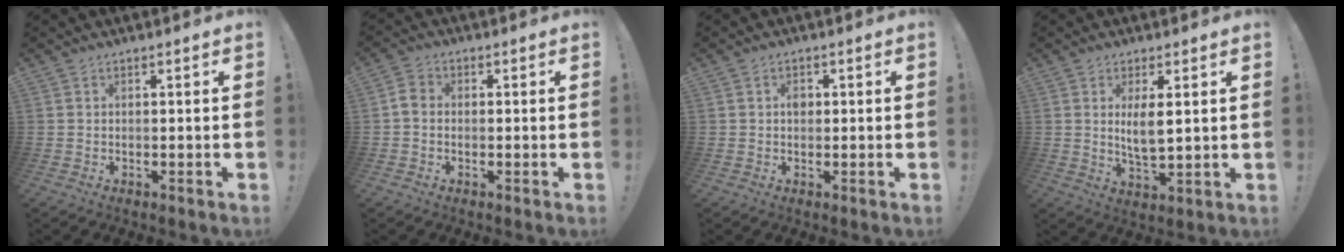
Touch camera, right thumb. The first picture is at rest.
{"total": 3.7, "force": [-0.4, 2.9, 2.3], "torque": [-0.052, 0.013, -0.004]}
{"total": 1.8, "force": [0.0, 1.4, 1.1], "torque": [-0.011, 0.002, -0.004]}
{"total": 6.4, "force": [1.9, 2.0, 5.8], "torque": [-0.101, -0.013, 0.030]}